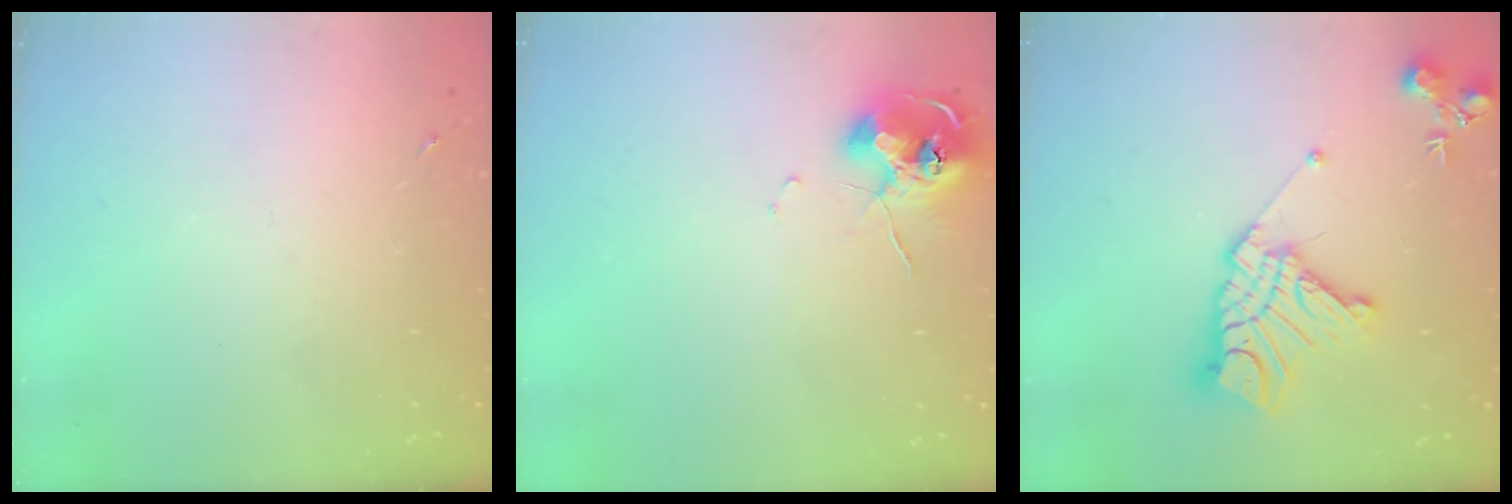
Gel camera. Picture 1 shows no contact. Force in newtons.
{"total": 10.1, "press": 10.0, "slide": 0.9}
{"total": 18.2, "press": 18.1, "slide": 1.5}